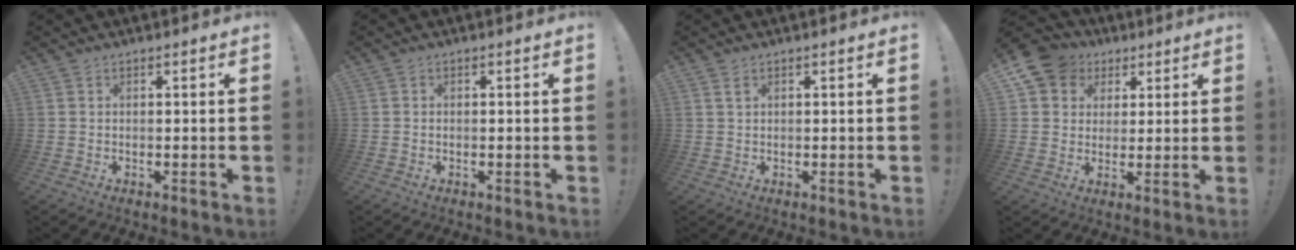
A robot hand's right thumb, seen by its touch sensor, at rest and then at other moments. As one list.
[{"total": 0.0}, {"total": 1.3, "force": [0.7, 0.5, 1.0], "torque": [-0.016, -0.001, 0.013]}, {"total": 9.3, "force": [4.2, 7.9, 2.5], "torque": [-0.040, -0.023, 0.084]}]